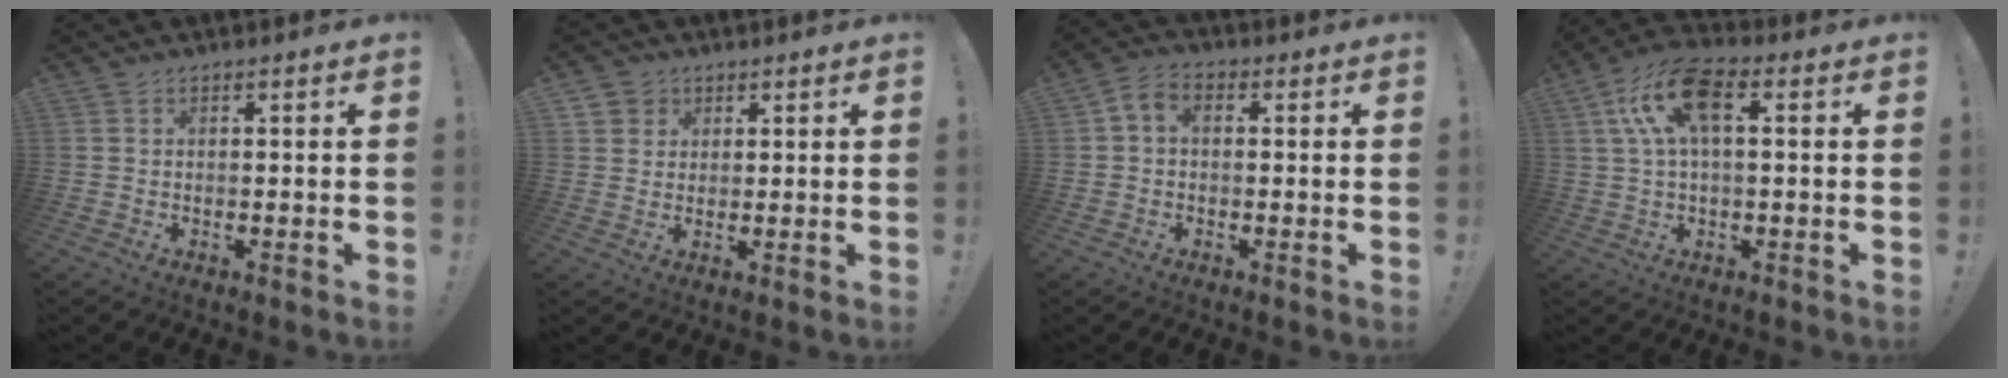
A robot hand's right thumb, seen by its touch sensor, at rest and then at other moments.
{"total": 4.1, "force": [2.0, 3.5, 0.3], "torque": [-0.007, -0.008, 0.039]}
{"total": 4.0, "force": [0.0, 2.9, 2.7], "torque": [-0.051, 0.009, 0.003]}
{"total": 13.1, "force": [3.2, 6.3, 11.0], "torque": [-0.214, 0.010, 0.061]}